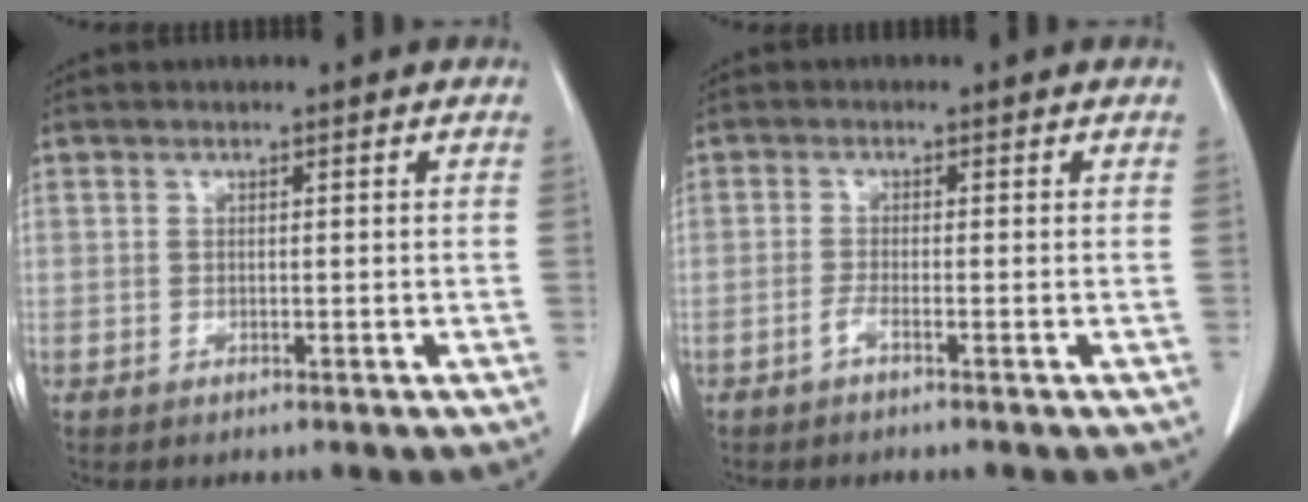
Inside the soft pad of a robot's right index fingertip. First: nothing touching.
{"total": 1.2, "force": [-0.9, -0.3, 0.8], "torque": [-0.016, 0.001, -0.020]}